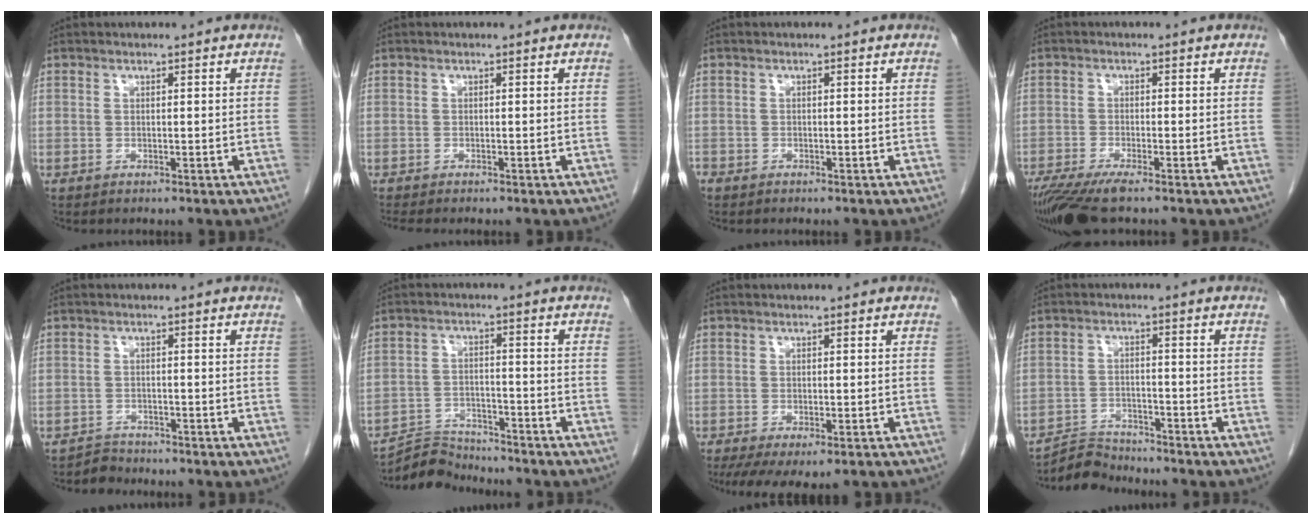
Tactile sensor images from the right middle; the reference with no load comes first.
{"total": 2.1, "force": [-1.9, 0.0, 0.9], "torque": [-0.017, -0.005, -0.028]}
{"total": 1.1, "force": [-0.8, 0.6, 0.2], "torque": [-0.011, -0.001, -0.018]}
{"total": 7.2, "force": [-5.5, 0.6, 4.6], "torque": [-0.078, -0.019, -0.096]}
{"total": 2.1, "force": [-1.9, 0.4, -0.9], "torque": [0.017, -0.005, -0.035]}
{"total": 6.4, "force": [-6.3, 0.8, -0.7], "torque": [0.007, 0.001, -0.114]}
{"total": 9.0, "force": [-6.2, 3.2, 5.7], "torque": [-0.093, -0.018, -0.091]}
{"total": 5.0, "force": [-4.9, 0.6, -0.9], "torque": [0.013, -0.003, -0.088]}